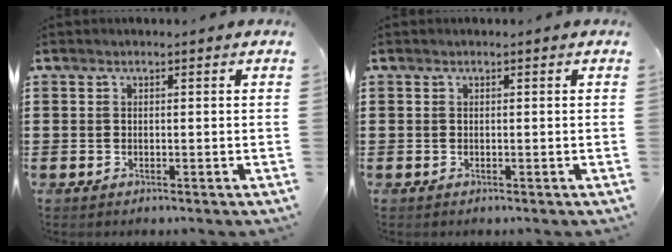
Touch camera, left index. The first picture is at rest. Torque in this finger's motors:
{"motor_torque": [0.00, 0.00, 0.00, 0.00]}